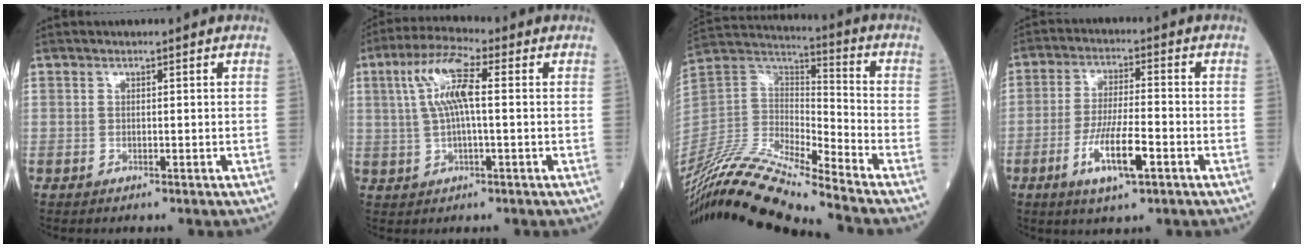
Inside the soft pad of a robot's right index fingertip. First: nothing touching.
{"total": 8.3, "force": [1.6, 1.3, 8.1], "torque": [-0.169, 0.018, 0.030]}
{"total": 20.3, "force": [-17.9, 0.2, 9.5], "torque": [-0.205, 0.001, -0.340]}
{"total": 8.8, "force": [-3.6, 1.2, 7.9], "torque": [-0.155, -0.009, -0.064]}